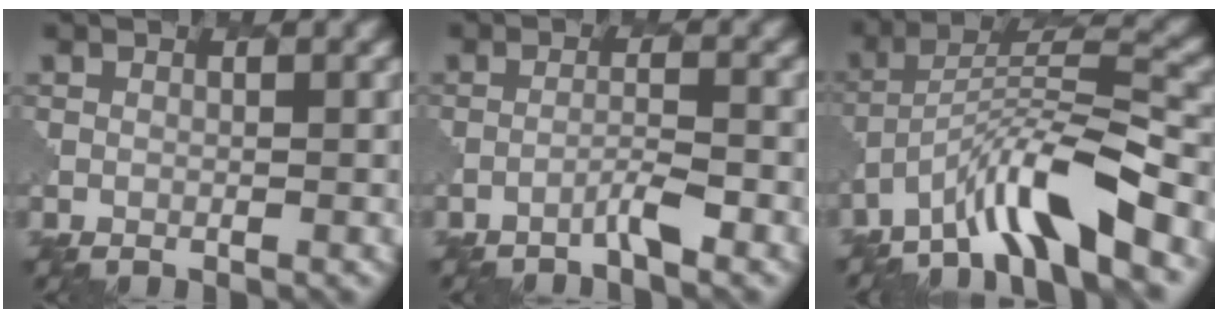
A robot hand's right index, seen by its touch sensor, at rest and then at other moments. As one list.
[{"total": 1.4, "force": [-1.1, -0.1, 0.9], "torque": [-0.010, 0.006, -0.027]}, {"total": 8.8, "force": [-5.8, 1.7, 6.4], "torque": [-0.105, 0.014, -0.110]}]